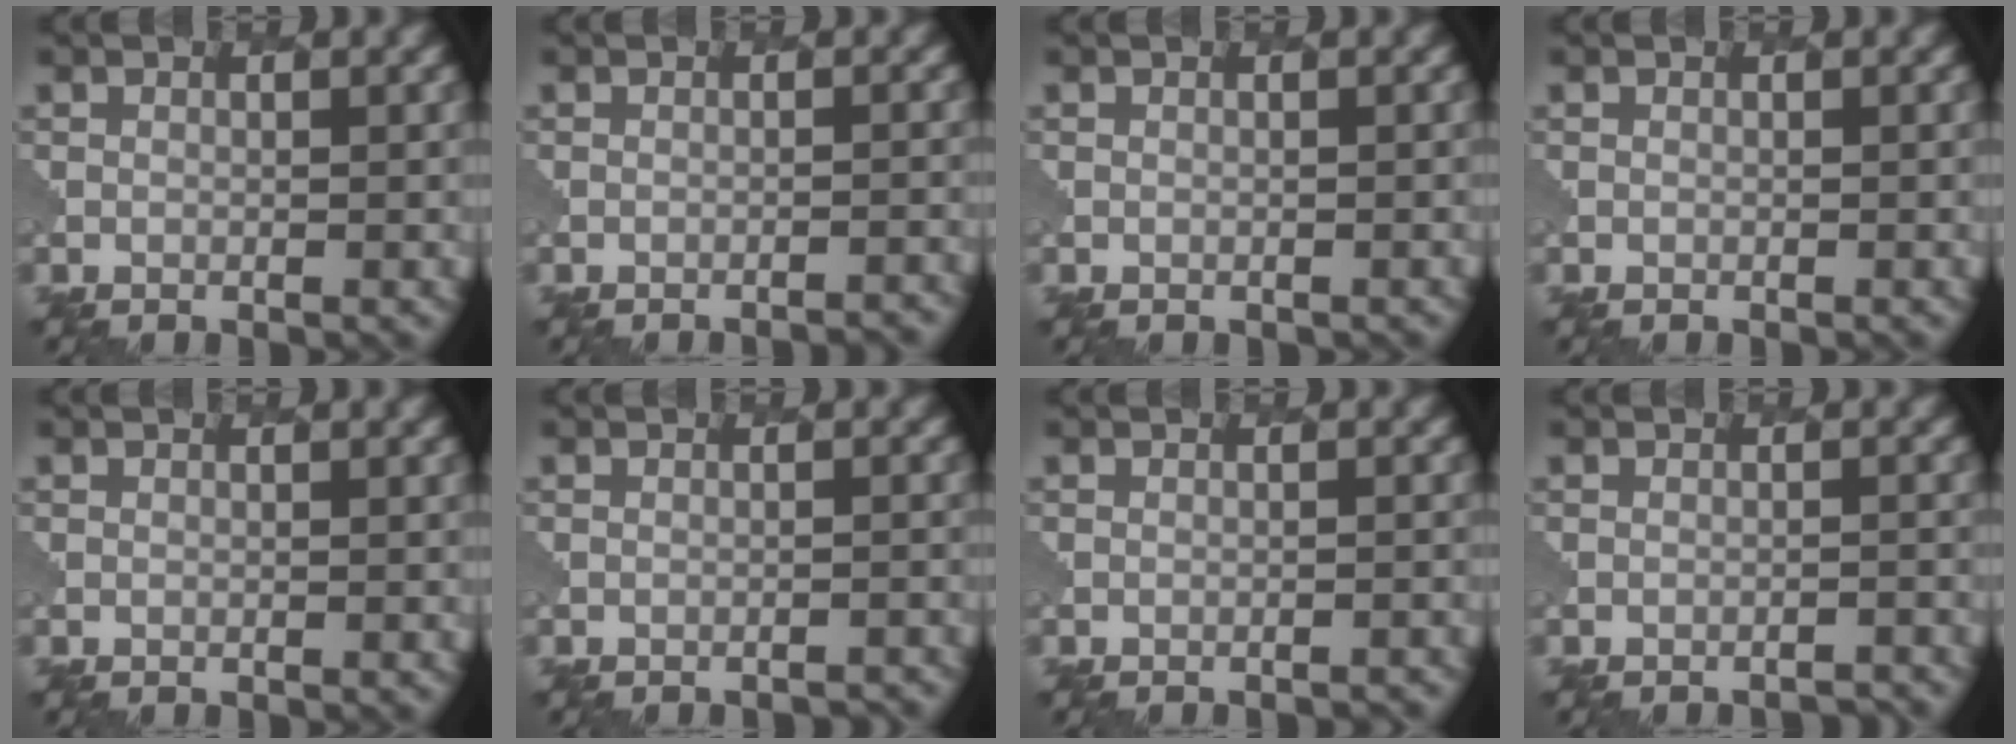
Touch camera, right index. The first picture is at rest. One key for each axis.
{"total": 2.5, "fx": -2.4, "fy": 0.4, "fz": 0.7, "tx": 0.000, "ty": 0.017, "tz": -0.034}
{"total": 0.6, "fx": -0.5, "fy": 0.2, "fz": 0.0, "tx": 0.002, "ty": -0.003, "tz": -0.004}
{"total": 0.0}
{"total": 0.0}
{"total": 2.2, "fx": -2.1, "fy": 0.4, "fz": 0.5, "tx": 0.003, "ty": 0.014, "tz": -0.029}
{"total": 2.0, "fx": -1.9, "fy": 0.4, "fz": 0.6, "tx": 0.004, "ty": 0.013, "tz": -0.025}
{"total": 2.5, "fx": -2.4, "fy": 0.4, "fz": 0.5, "tx": 0.002, "ty": 0.017, "tz": -0.035}